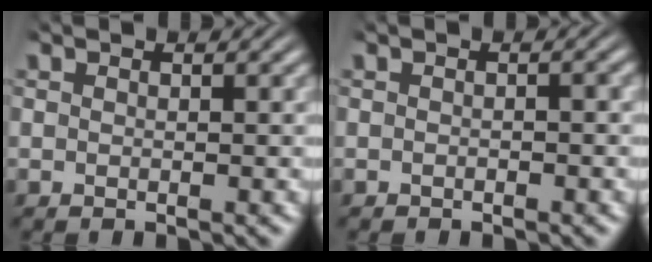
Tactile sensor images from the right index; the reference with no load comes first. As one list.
[{"total": 0.5, "force": [-0.5, -0.2, 0.2], "torque": [-0.006, -0.004, -0.007]}]